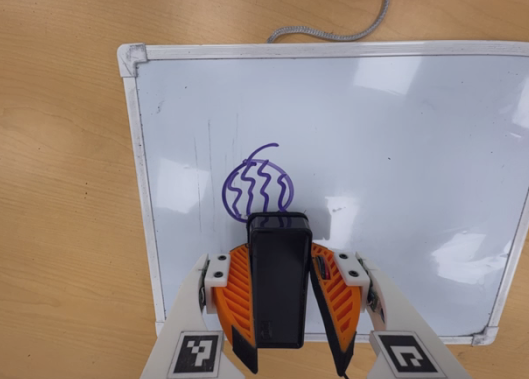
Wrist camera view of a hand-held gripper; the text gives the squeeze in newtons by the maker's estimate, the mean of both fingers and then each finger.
{"total": 6.4, "left": 5.1, "right": 7.7}